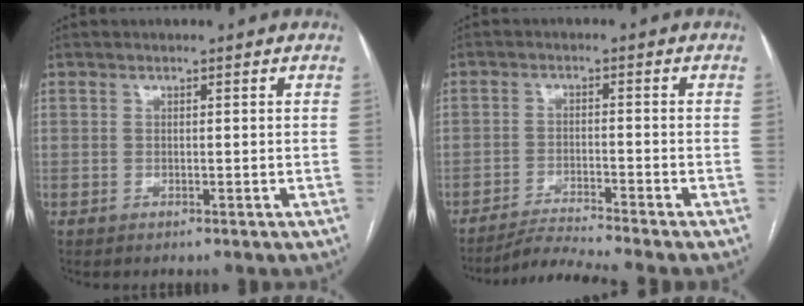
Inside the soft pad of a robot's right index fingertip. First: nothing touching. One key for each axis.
{"total": 5.1, "fx": -4.6, "fy": -2.2, "fz": 0.8, "tx": -0.023, "ty": -0.022, "tz": -0.085}